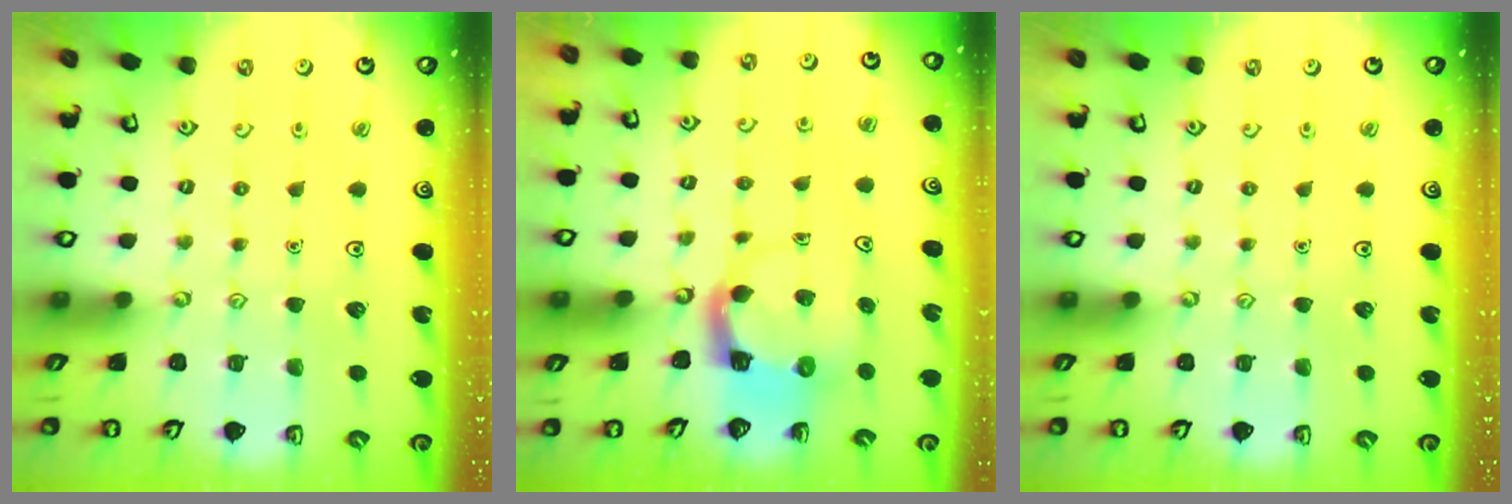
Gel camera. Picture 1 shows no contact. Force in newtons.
{"total": 3.7, "press": 3.6, "slide": 0.7}
{"total": 0.0}